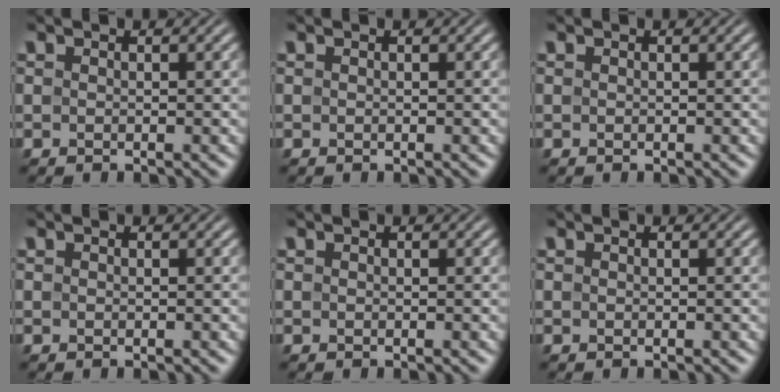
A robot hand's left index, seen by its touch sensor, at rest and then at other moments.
{"total": 0.0}
{"total": 0.0}
{"total": 0.0}
{"total": 0.0}
{"total": 0.0}